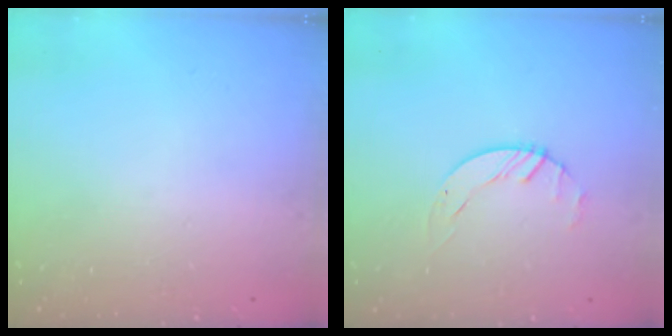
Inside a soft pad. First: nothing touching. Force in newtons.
{"total": 1.4, "press": 1.4, "slide": 0.2}